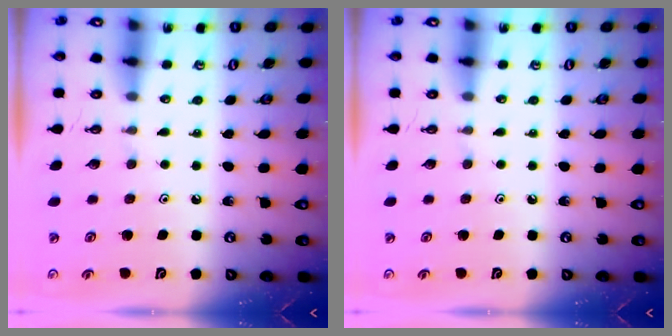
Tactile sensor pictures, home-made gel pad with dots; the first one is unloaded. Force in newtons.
{"total": 0.0}